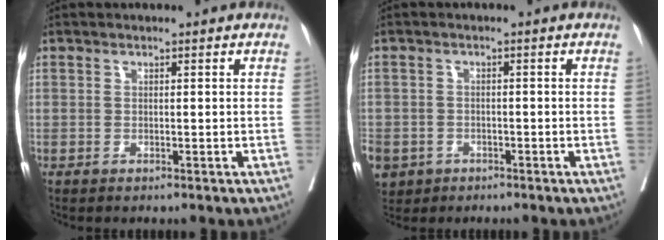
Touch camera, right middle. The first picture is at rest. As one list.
[{"total": 9.3, "force": [-4.5, 7.7, 2.9], "torque": [-0.099, -0.002, -0.068]}]